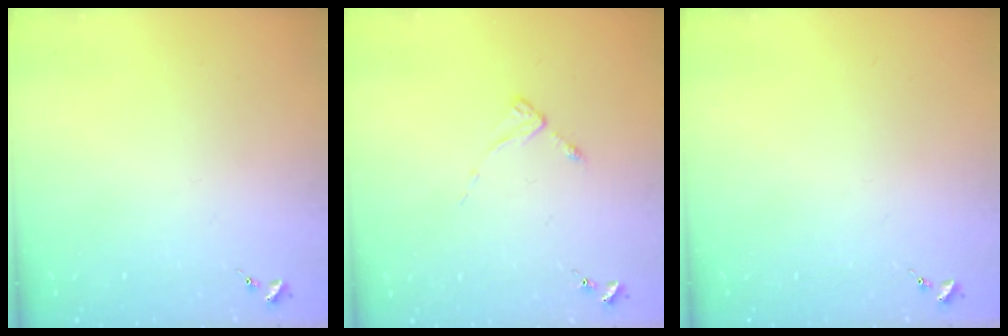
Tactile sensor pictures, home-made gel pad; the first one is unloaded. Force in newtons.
{"total": 2.5, "press": 2.5, "slide": 0.3}
{"total": 0.0}